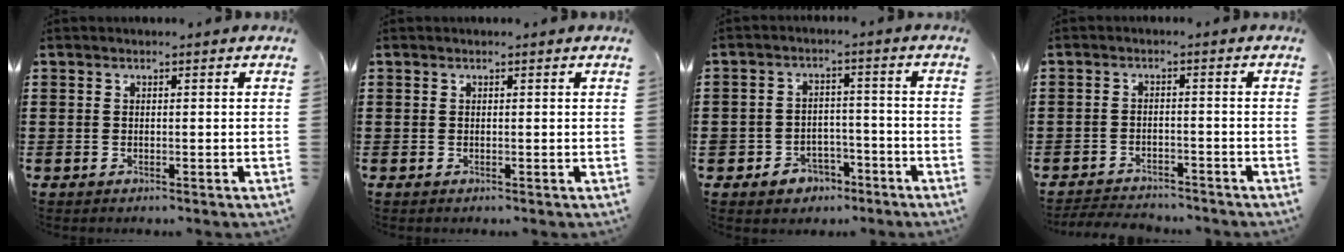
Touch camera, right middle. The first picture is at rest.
{"total": 0.0}
{"total": 3.8, "force": [-3.0, 2.3, 0.5], "torque": [-0.016, 0.011, -0.061]}
{"total": 3.2, "force": [-3.1, 0.5, 0.1], "torque": [-0.007, 0.000, -0.068]}